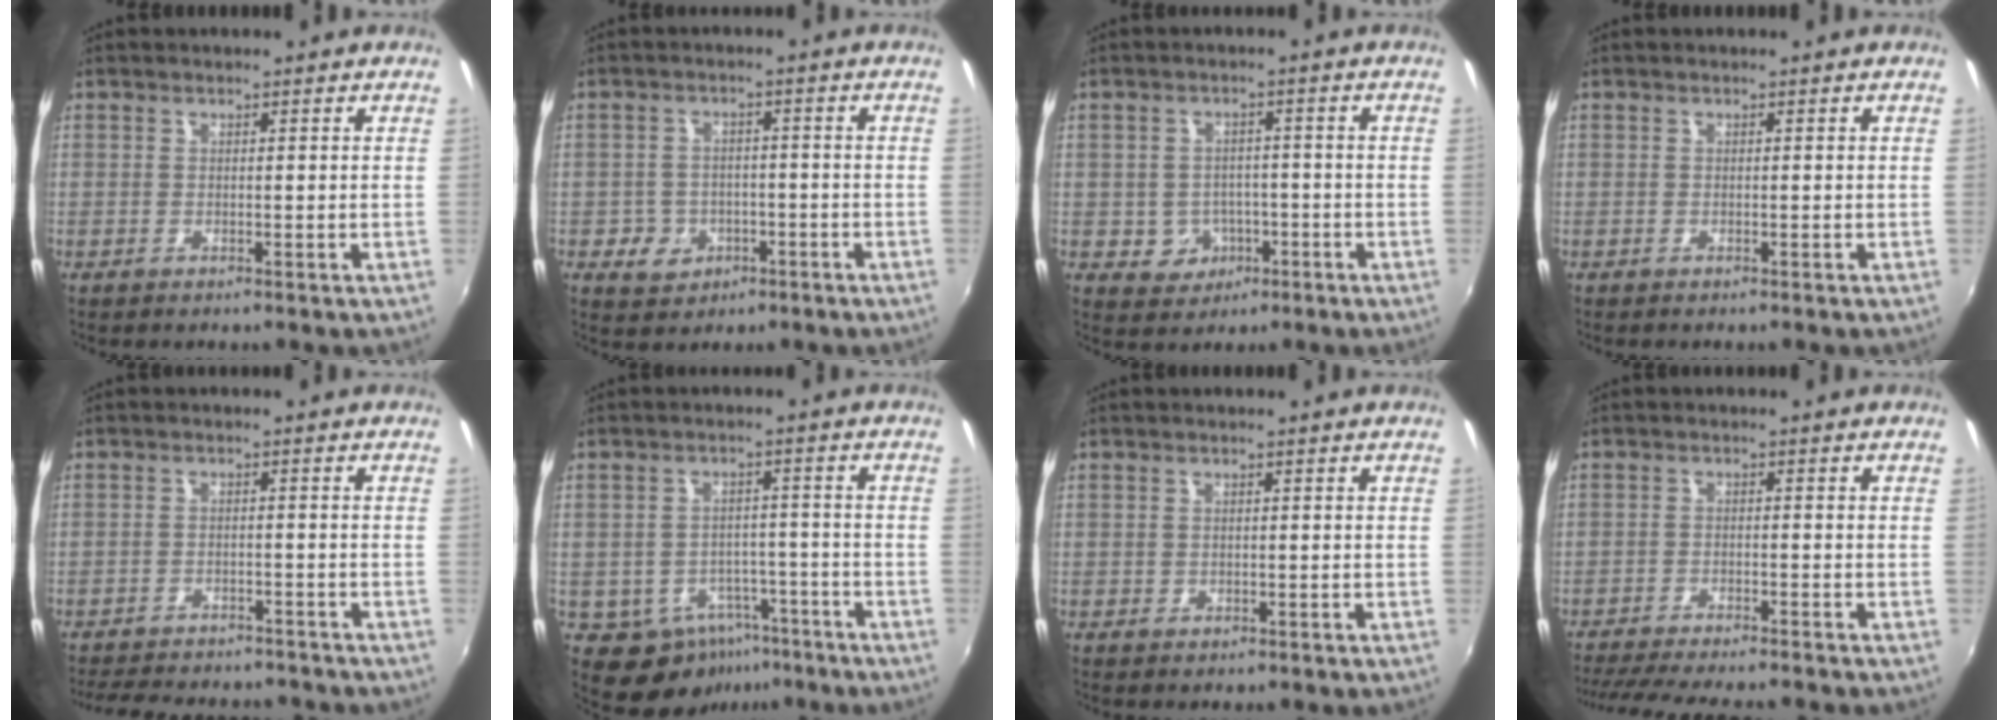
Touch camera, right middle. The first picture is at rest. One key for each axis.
{"total": 6.3, "fx": -2.5, "fy": 5.5, "fz": 1.7, "tx": -0.061, "ty": 0.011, "tz": -0.028}
{"total": 5.7, "fx": -1.8, "fy": 5.2, "fz": 1.4, "tx": -0.041, "ty": 0.009, "tz": -0.011}
{"total": 0.0}
{"total": 13.9, "fx": -12.0, "fy": 4.5, "fz": 5.3, "tx": -0.118, "ty": -0.010, "tz": -0.166}
{"total": 9.1, "fx": -5.1, "fy": 6.9, "fz": 3.2, "tx": -0.068, "ty": 0.016, "tz": -0.050}
{"total": 0.8, "fx": -0.4, "fy": 0.7, "fz": 0.2, "tx": -0.003, "ty": -0.003, "tz": -0.004}
{"total": 12.8, "fx": -11.4, "fy": 1.5, "fz": 5.7, "tx": -0.125, "ty": -0.025, "tz": -0.177}